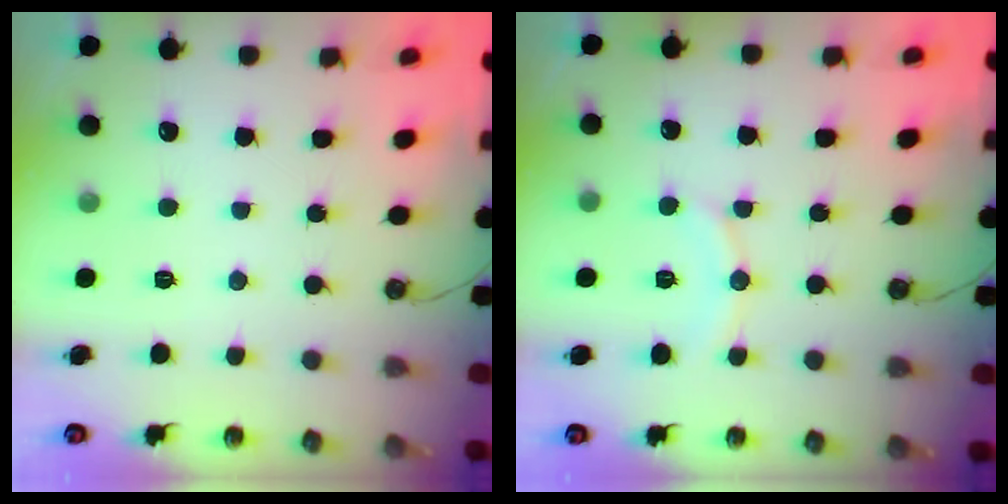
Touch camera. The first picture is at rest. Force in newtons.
{"total": 8.1, "press": 8.0, "slide": 0.8}